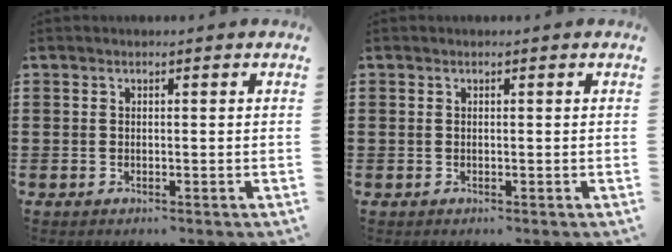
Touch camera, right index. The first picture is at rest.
{"total": 0.0}